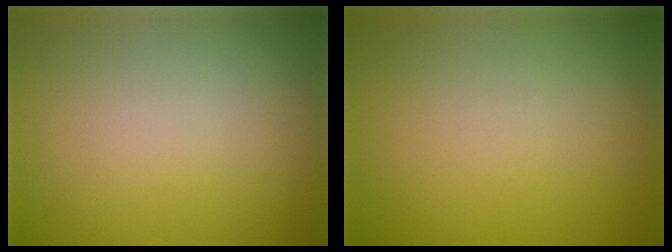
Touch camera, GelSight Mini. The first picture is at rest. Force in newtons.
{"total": 0.0}